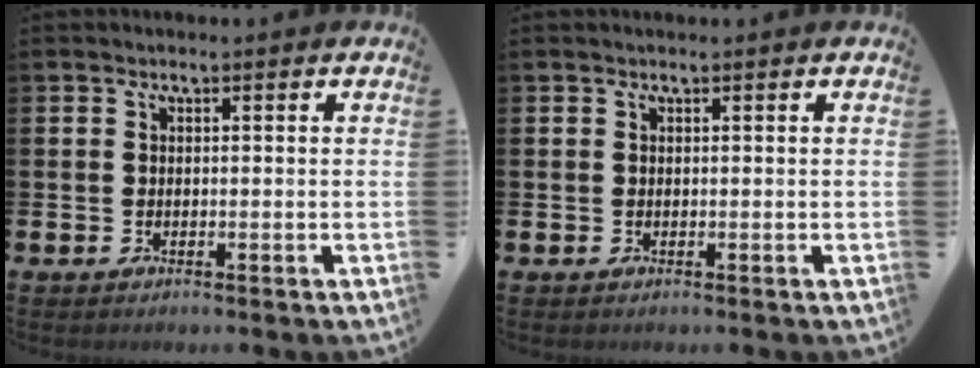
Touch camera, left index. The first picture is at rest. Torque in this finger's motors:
{"motor_torque": [-0.01, -1.23, -0.08, -0.02]}